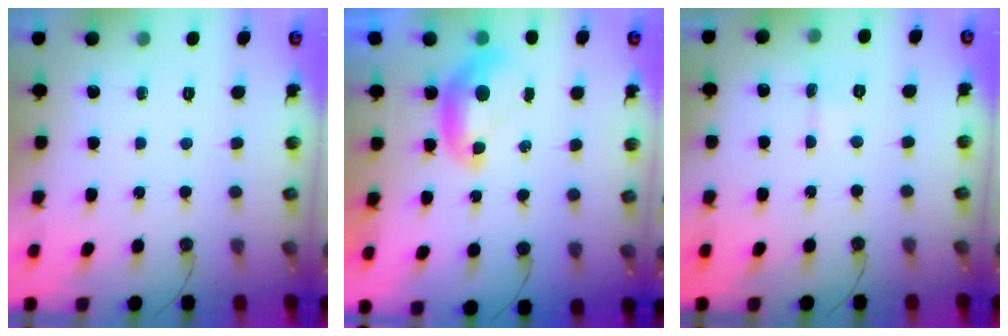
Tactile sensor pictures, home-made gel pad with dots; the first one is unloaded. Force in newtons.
{"total": 0.0}
{"total": 0.5, "press": 0.5, "slide": 0.2}